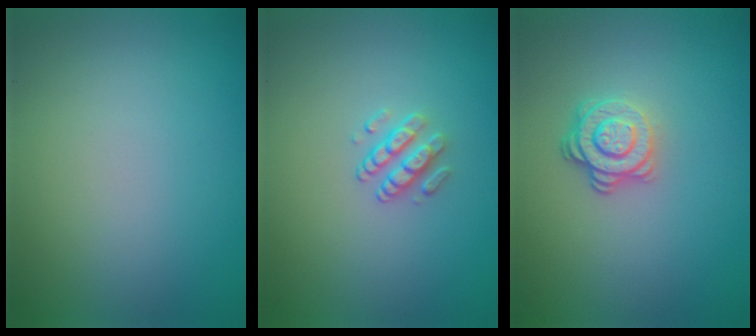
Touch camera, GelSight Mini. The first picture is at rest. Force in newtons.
{"total": 1.8, "press": 1.3, "slide": 1.2}
{"total": 2.9, "press": 2.5, "slide": 1.6}